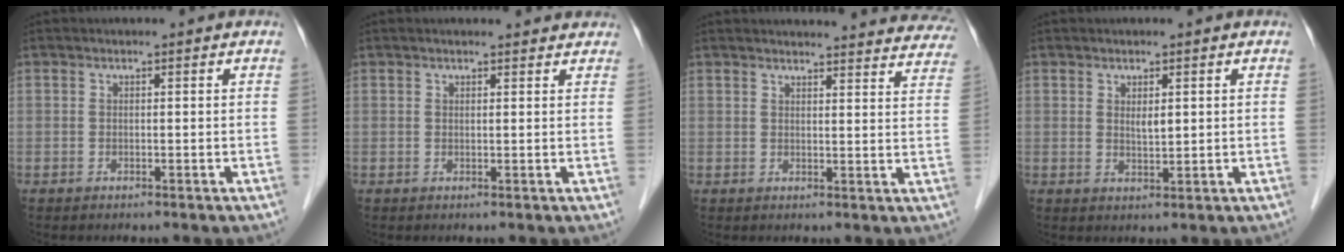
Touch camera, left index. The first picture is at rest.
{"total": 4.5, "force": [4.2, 0.9, 1.2], "torque": [-0.012, 0.010, 0.041]}
{"total": 23.5, "force": [22.6, 3.8, 5.1], "torque": [-0.051, -0.055, 0.241]}
{"total": 2.0, "force": [0.6, 0.6, 1.8], "torque": [-0.032, -0.002, 0.014]}